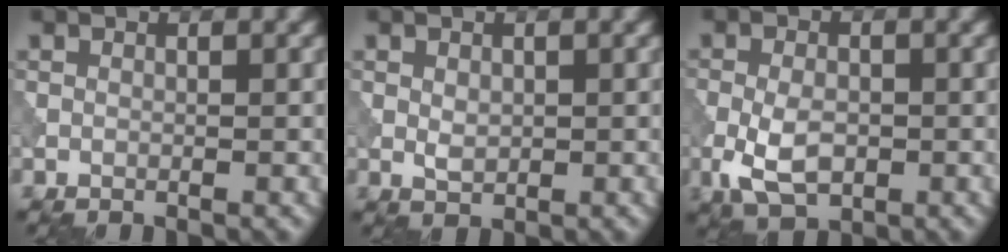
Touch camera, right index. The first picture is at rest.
{"total": 1.6, "force": [0.1, 1.1, 1.2], "torque": [-0.022, -0.001, 0.004]}
{"total": 5.1, "force": [-1.6, 2.9, 3.8], "torque": [-0.080, -0.002, -0.035]}